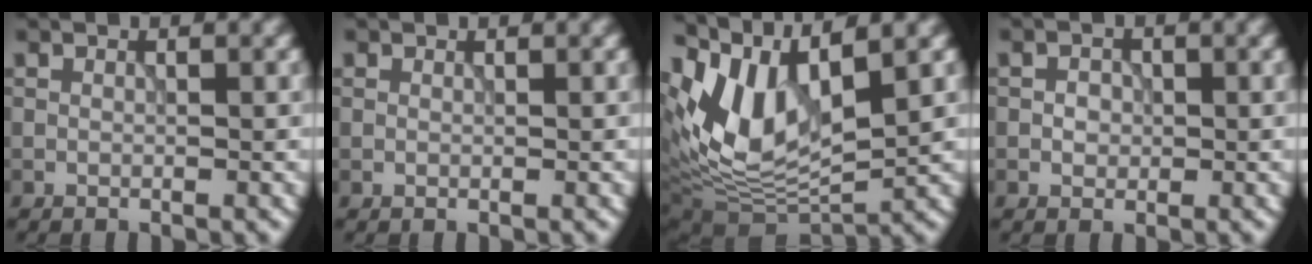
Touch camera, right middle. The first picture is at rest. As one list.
[{"total": 0.6, "force": [0.5, 0.3, 0.0], "torque": [-0.002, 0.000, 0.012]}, {"total": 9.7, "force": [2.9, 4.6, 8.0], "torque": [-0.168, 0.000, 0.054]}, {"total": 1.3, "force": [-0.2, 1.1, 0.6], "torque": [-0.010, -0.001, -0.003]}]